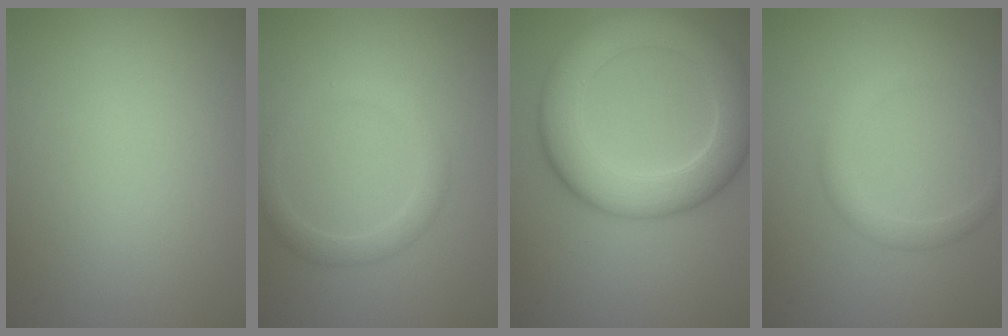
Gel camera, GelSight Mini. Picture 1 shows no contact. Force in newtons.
{"total": 2.2, "press": 2.2, "slide": 0.2}
{"total": 8.3, "press": 8.3, "slide": 0.4}
{"total": 1.8, "press": 1.8, "slide": 0.2}